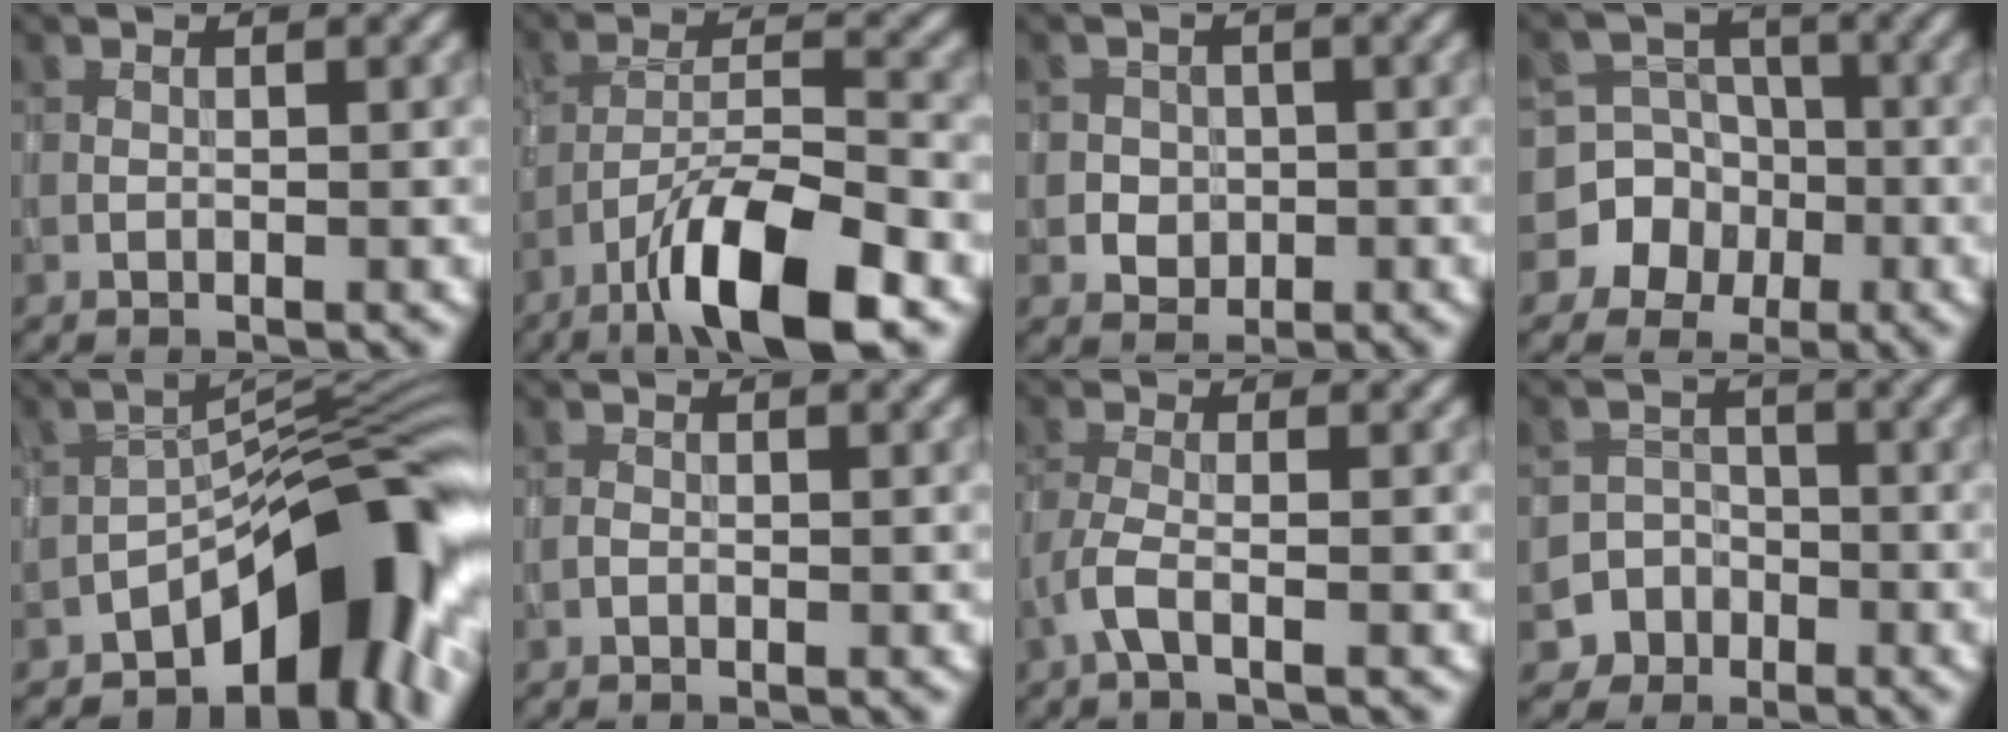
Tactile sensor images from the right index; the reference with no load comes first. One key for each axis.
{"total": 9.7, "fx": -6.0, "fy": 2.4, "fz": 7.2, "tx": -0.124, "ty": 0.007, "tz": -0.111}
{"total": 2.4, "fx": -0.4, "fy": 2.4, "fz": 0.4, "tx": 0.016, "ty": 0.002, "tz": -0.017}
{"total": 7.6, "fx": -3.0, "fy": 7.0, "fz": 0.5, "tx": 0.008, "ty": -0.002, "tz": -0.071}
{"total": 11.7, "fx": -6.5, "fy": 5.1, "fz": 8.3, "tx": -0.090, "ty": 0.019, "tz": -0.117}
{"total": 0.0}
{"total": 2.1, "fx": -1.3, "fy": 0.4, "fz": 1.6, "tx": -0.036, "ty": -0.002, "tz": -0.034}
{"total": 5.4, "fx": -3.2, "fy": 4.3, "fz": -0.2, "tx": 0.033, "ty": -0.010, "tz": -0.064}